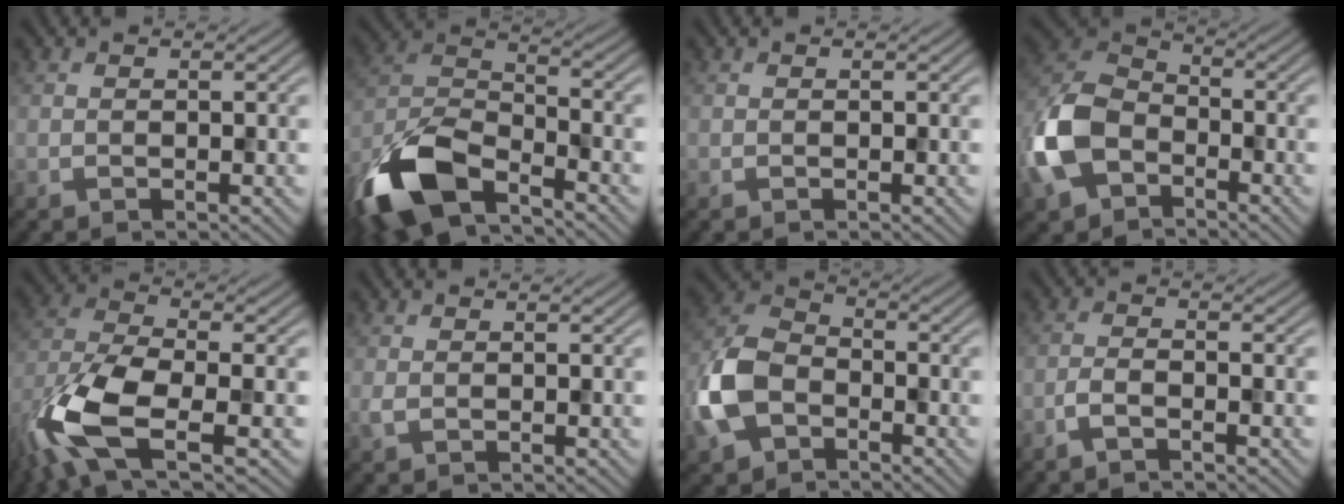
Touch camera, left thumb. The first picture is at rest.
{"total": 13.0, "force": [-8.8, 5.2, 8.2], "torque": [-0.180, -0.013, -0.191]}
{"total": 0.0}
{"total": 10.8, "force": [-4.5, 7.2, 6.8], "torque": [-0.171, -0.006, -0.110]}
{"total": 11.7, "force": [-5.1, 4.8, 9.4], "torque": [-0.210, -0.018, -0.111]}
{"total": 0.8, "force": [0.2, 0.4, 0.7], "torque": [-0.020, 0.000, 0.004]}
{"total": 9.1, "force": [-3.6, 6.0, 5.8], "torque": [-0.145, 0.000, -0.090]}
{"total": 2.0, "force": [-1.5, 0.4, 1.4], "torque": [-0.028, 0.003, -0.036]}